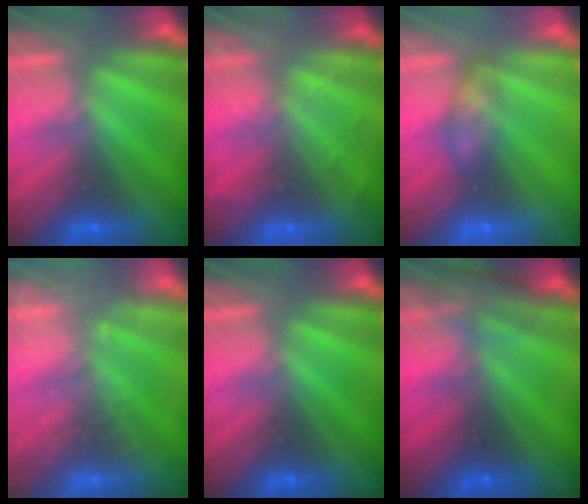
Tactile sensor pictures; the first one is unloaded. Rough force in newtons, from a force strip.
{"total": 2.1}
{"total": 2.3}
{"total": 1.9}
{"total": 0.0}
{"total": 2.7}